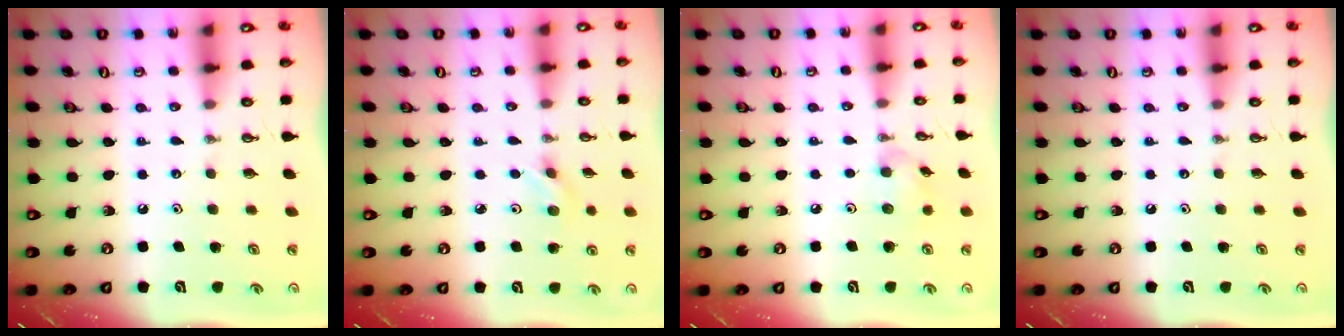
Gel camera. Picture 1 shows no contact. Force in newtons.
{"total": 3.9, "press": 3.7, "slide": 1.3}
{"total": 7.0, "press": 7.0, "slide": 0.5}
{"total": 0.0}